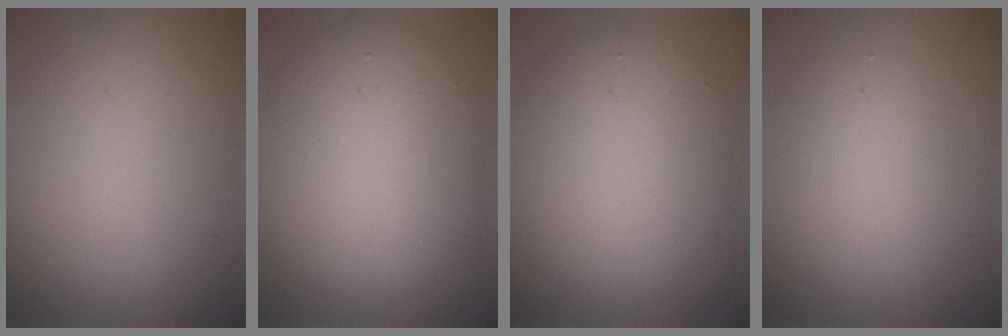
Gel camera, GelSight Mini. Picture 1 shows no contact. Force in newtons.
{"total": 8.7, "press": 8.7, "slide": 0.7}
{"total": 7.5, "press": 7.5, "slide": 0.3}
{"total": 2.9, "press": 2.9, "slide": 0.2}